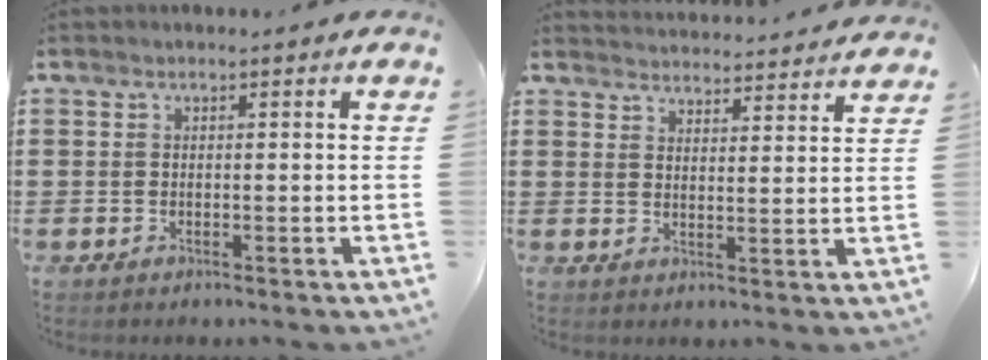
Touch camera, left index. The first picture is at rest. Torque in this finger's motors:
{"motor_torque": [-0.02, -0.01, 0.07, 0.01]}